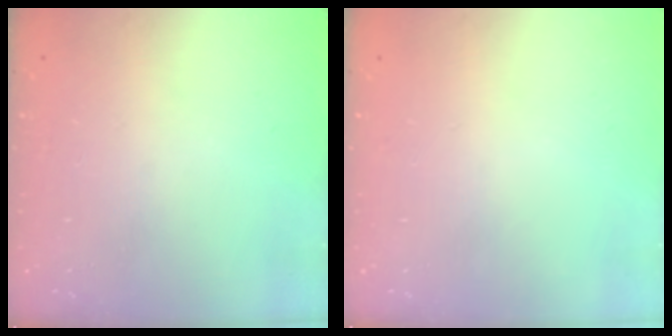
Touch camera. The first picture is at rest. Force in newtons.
{"total": 0.0}